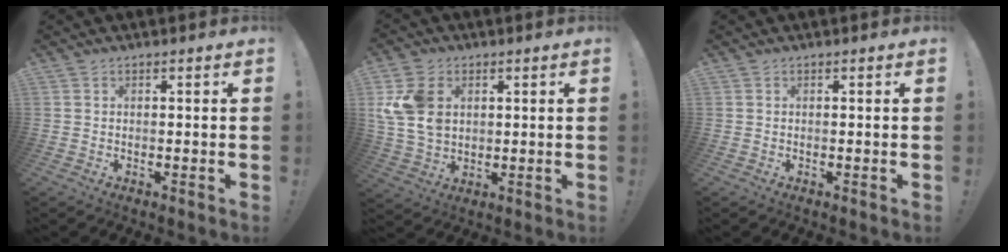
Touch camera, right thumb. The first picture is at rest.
{"total": 12.7, "force": [3.5, 9.6, 7.6], "torque": [-0.155, -0.009, 0.068]}
{"total": 0.0}